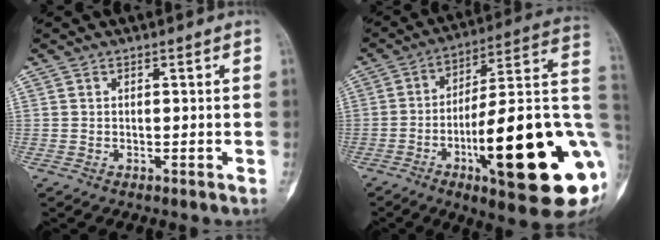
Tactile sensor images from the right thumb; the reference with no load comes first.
{"total": 29.9, "force": [-7.3, 7.2, 28.1], "torque": [-0.349, 0.006, -0.104]}